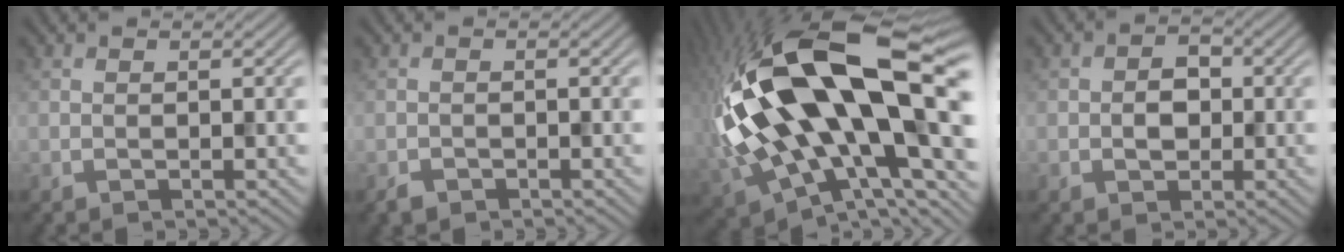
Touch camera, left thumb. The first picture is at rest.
{"total": 1.2, "force": [-0.9, 0.8, 0.2], "torque": [-0.003, -0.003, -0.020]}
{"total": 22.8, "force": [1.8, 12.0, 19.4], "torque": [-0.421, -0.032, 0.044]}
{"total": 2.9, "force": [-0.4, 2.2, 1.8], "torque": [-0.031, -0.001, -0.010]}